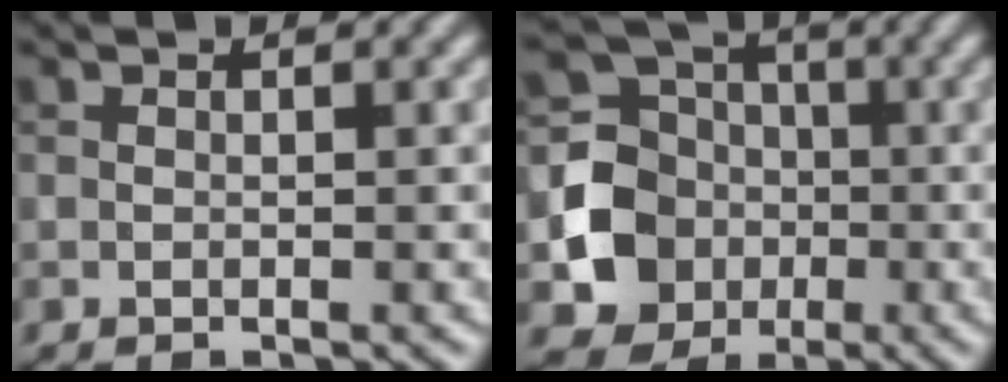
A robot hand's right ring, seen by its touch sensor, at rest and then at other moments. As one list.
[{"total": 6.9, "force": [-1.4, 6.3, 2.4], "torque": [-0.041, -0.003, -0.035]}]